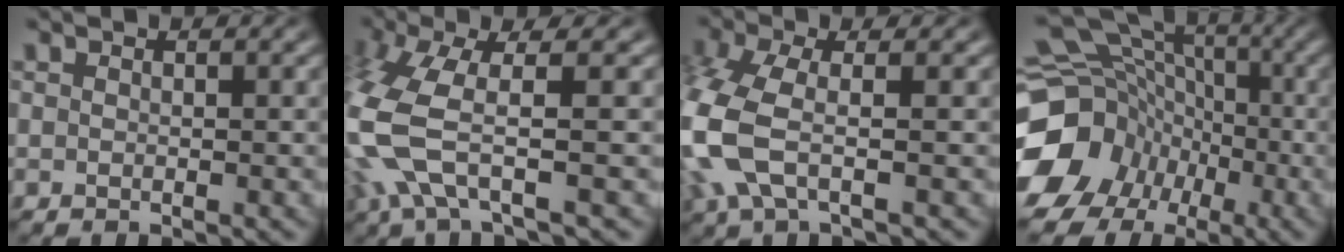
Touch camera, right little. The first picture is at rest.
{"total": 7.7, "force": [-0.3, 4.3, 6.4], "torque": [-0.179, -0.024, -0.001]}
{"total": 6.6, "force": [-0.7, 4.5, 4.7], "torque": [-0.154, -0.026, -0.003]}
{"total": 16.5, "force": [-2.1, 14.3, 8.0], "torque": [-0.149, -0.054, -0.033]}